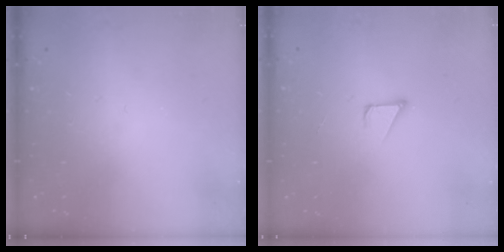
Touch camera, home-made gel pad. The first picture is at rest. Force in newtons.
{"total": 2.2, "press": 2.2, "slide": 0.2}